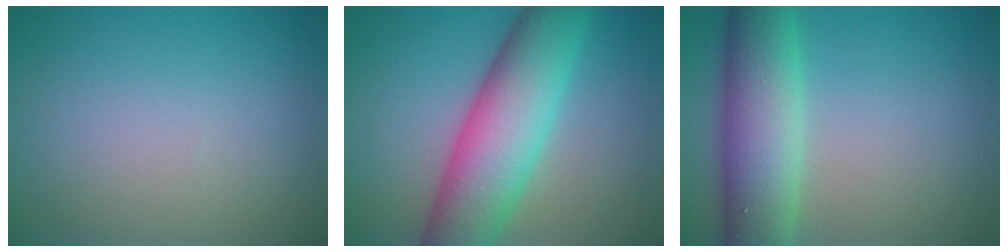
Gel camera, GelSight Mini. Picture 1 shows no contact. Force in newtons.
{"total": 9.9, "press": 9.9, "slide": 0.1}
{"total": 8.3, "press": 8.3, "slide": 0.2}